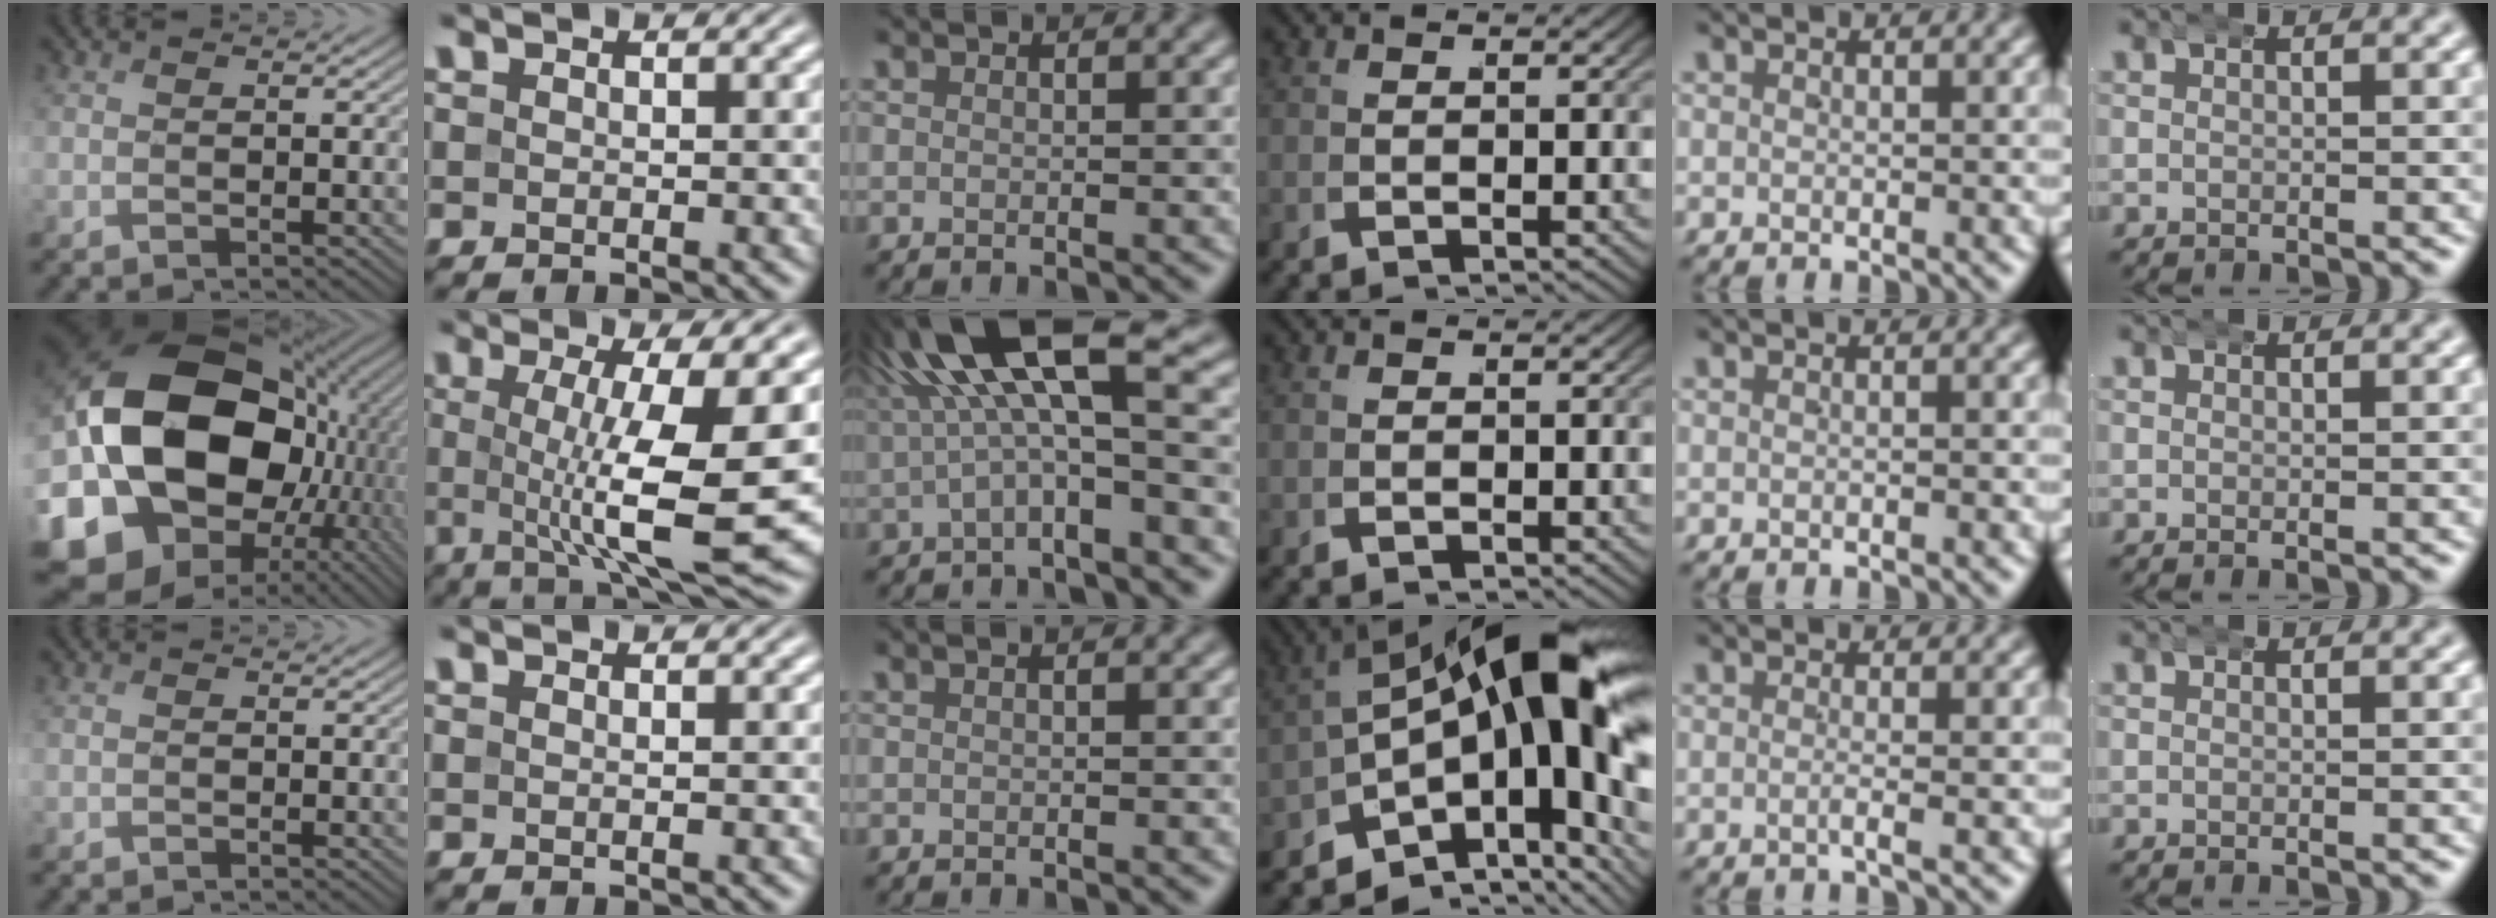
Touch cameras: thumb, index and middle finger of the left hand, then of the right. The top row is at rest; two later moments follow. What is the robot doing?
{"motion": "wrap", "object": "aluminum foil"}